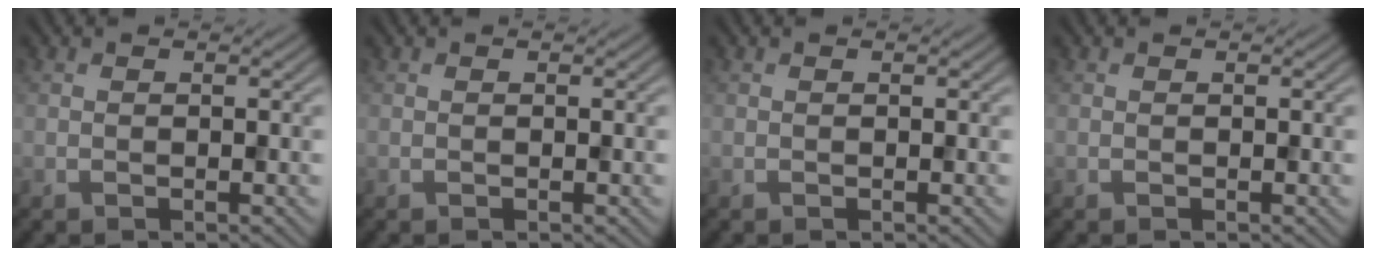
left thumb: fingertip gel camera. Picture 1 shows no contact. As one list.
[{"total": 0.0}, {"total": 0.0}, {"total": 0.0}]